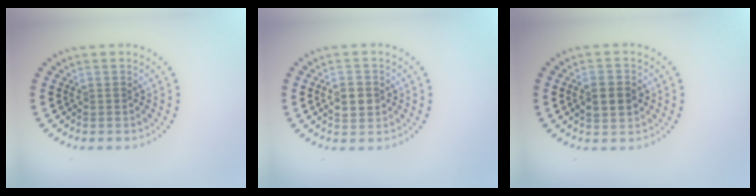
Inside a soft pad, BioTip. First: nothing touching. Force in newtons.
{"total": 3.0, "press": 3.0, "slide": 0.2}
{"total": 3.2, "press": 3.2, "slide": 0.1}